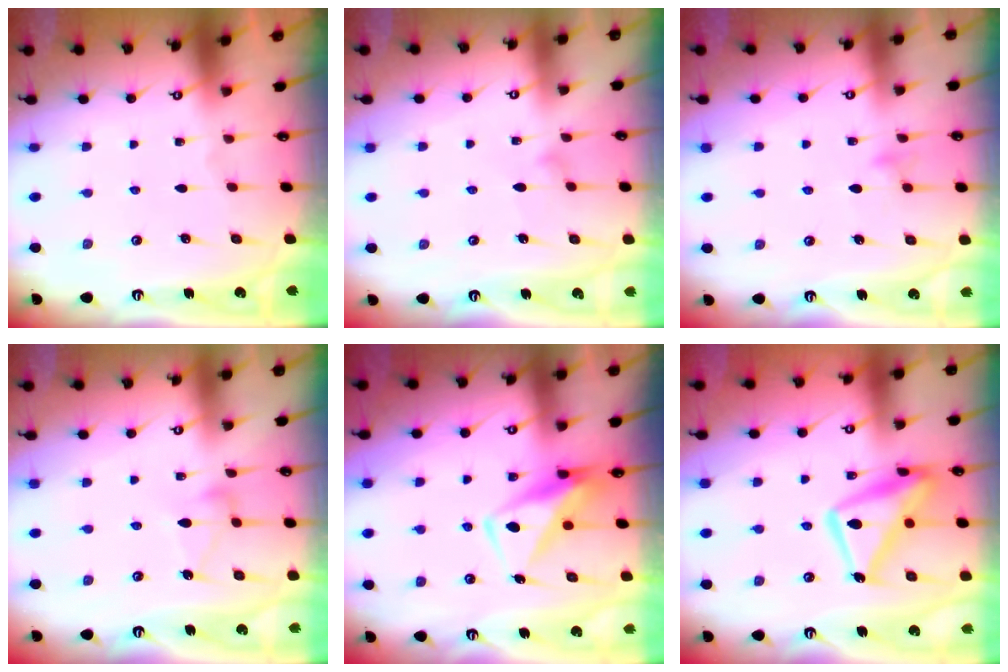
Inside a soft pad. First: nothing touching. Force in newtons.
{"total": 6.4, "press": 6.3, "slide": 0.4}
{"total": 7.4, "press": 7.4, "slide": 0.4}
{"total": 7.0, "press": 7.0, "slide": 0.3}
{"total": 9.4, "press": 9.4, "slide": 0.9}
{"total": 14.9, "press": 14.9, "slide": 1.2}